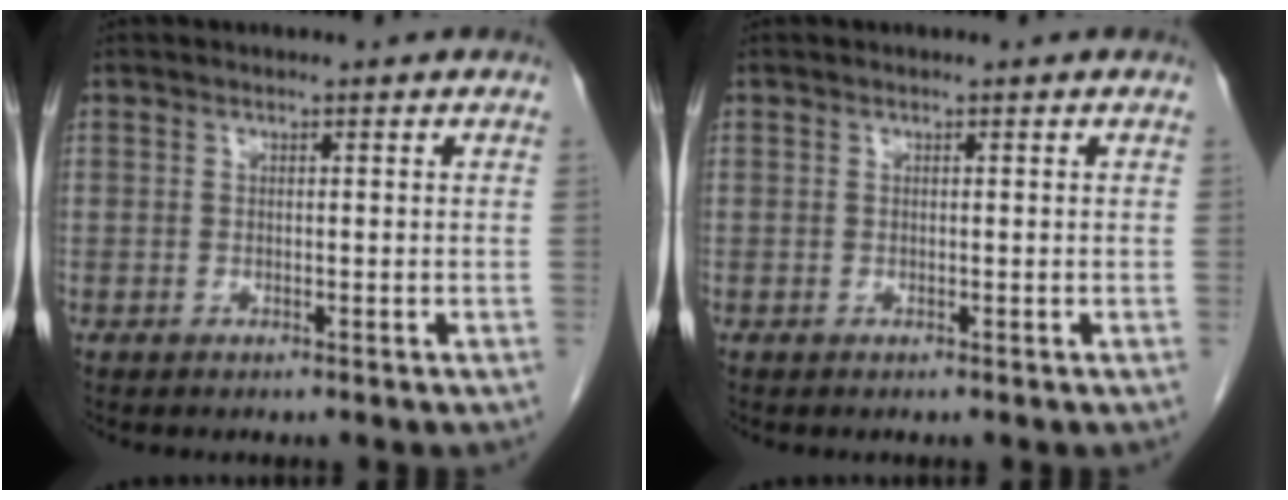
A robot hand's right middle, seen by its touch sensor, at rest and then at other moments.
{"total": 0.0}